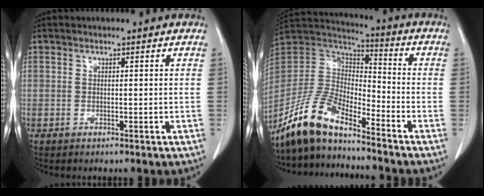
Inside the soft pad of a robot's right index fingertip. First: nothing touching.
{"total": 12.8, "force": [-10.4, 3.5, 6.5], "torque": [-0.137, 0.012, -0.207]}